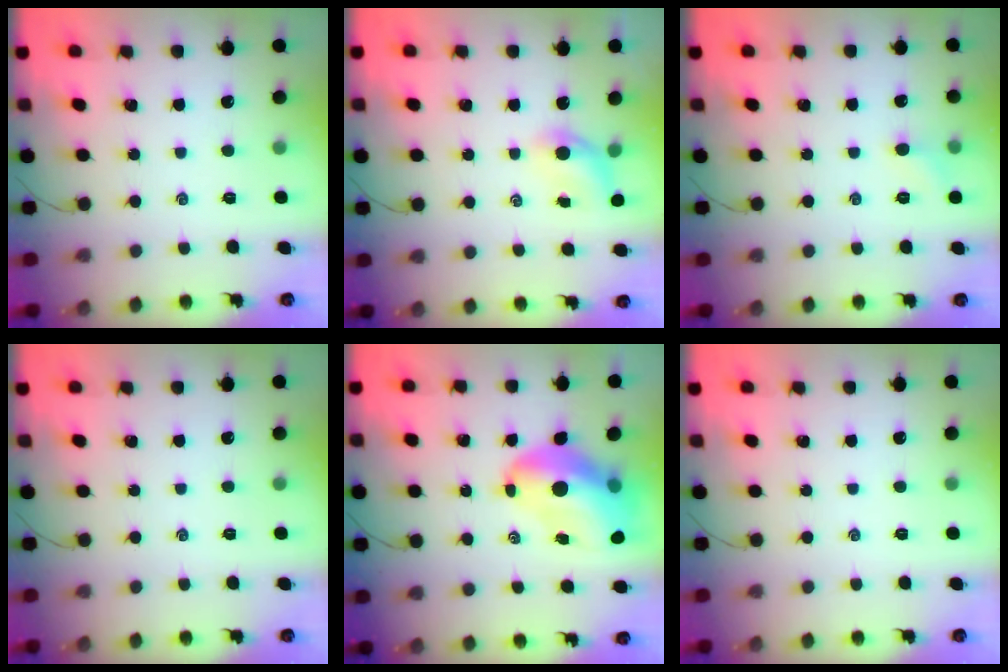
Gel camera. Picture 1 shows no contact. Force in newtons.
{"total": 5.7, "press": 5.7, "slide": 0.7}
{"total": 4.3, "press": 4.1, "slide": 1.3}
{"total": 0.0}
{"total": 14.2, "press": 13.7, "slide": 4.0}
{"total": 0.0}